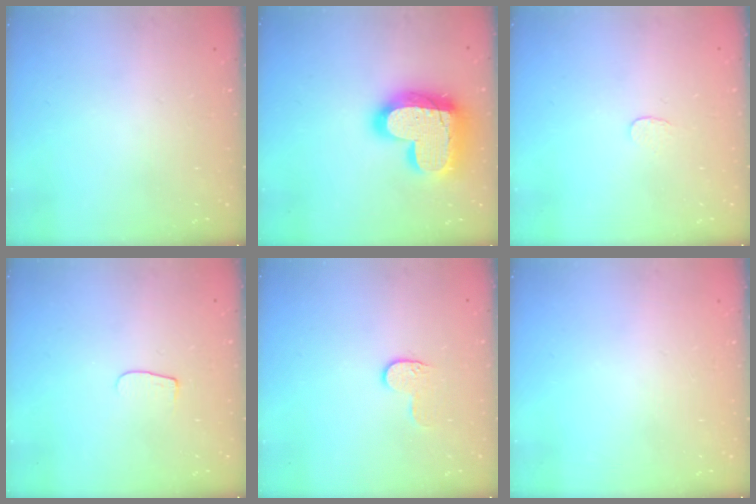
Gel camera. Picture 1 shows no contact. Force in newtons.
{"total": 23.4, "press": 23.3, "slide": 1.7}
{"total": 3.0, "press": 3.0, "slide": 0.2}
{"total": 3.8, "press": 3.8, "slide": 0.5}
{"total": 4.6, "press": 4.6, "slide": 0.3}
{"total": 0.0}